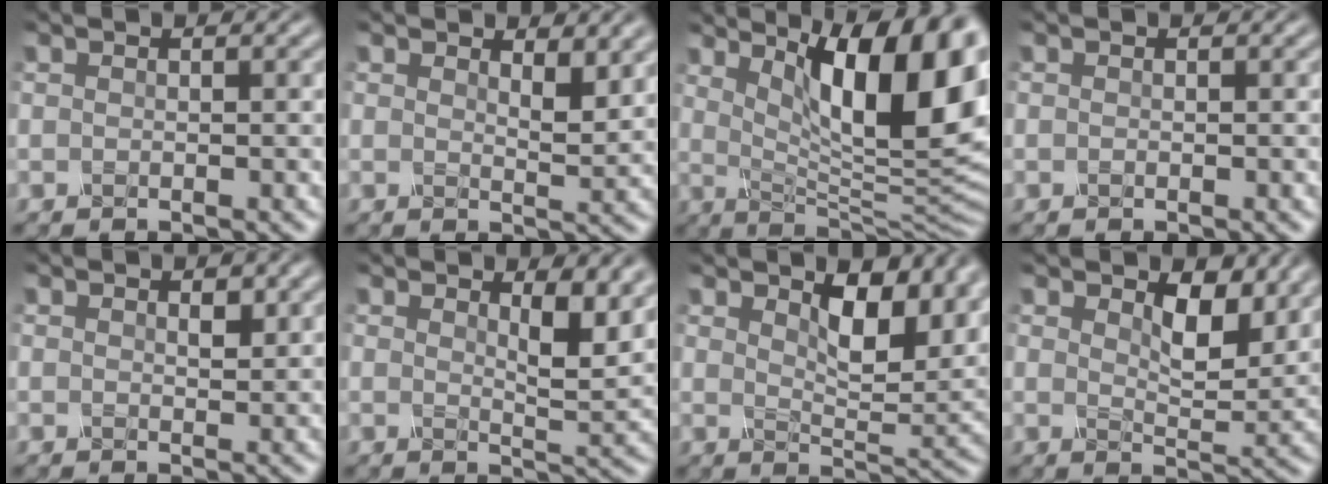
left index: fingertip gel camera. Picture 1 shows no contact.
{"total": 2.5, "force": [1.8, 0.7, 1.6], "torque": [-0.022, -0.007, 0.029]}
{"total": 14.6, "force": [5.5, 4.9, 12.6], "torque": [-0.162, -0.002, 0.089]}
{"total": 0.0}
{"total": 1.1, "force": [0.6, 0.5, 0.8], "torque": [-0.013, -0.003, 0.011]}
{"total": 3.9, "force": [2.0, 1.2, 3.1], "torque": [-0.047, -0.012, 0.031]}
{"total": 6.9, "force": [3.4, 3.0, 5.2], "torque": [-0.081, -0.007, 0.052]}
{"total": 4.8, "force": [2.6, 2.3, 3.4], "torque": [-0.060, -0.012, 0.032]}